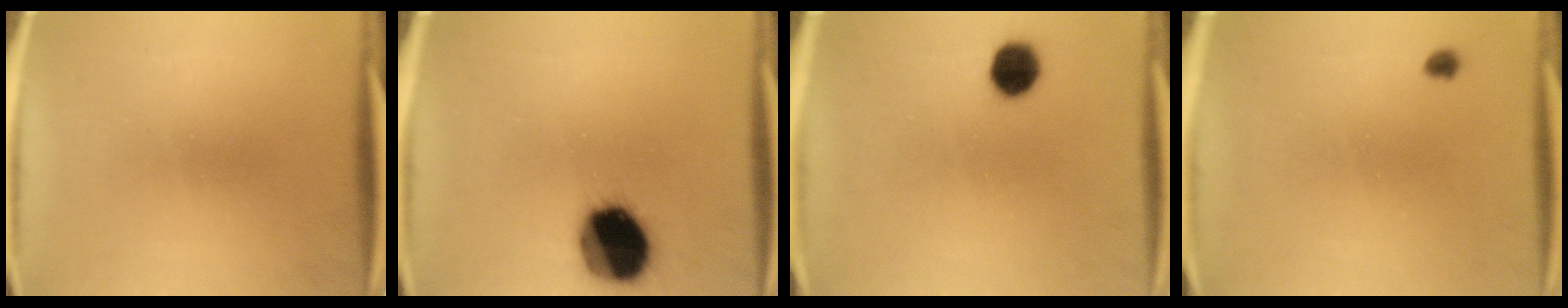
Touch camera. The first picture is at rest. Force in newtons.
{"total": 18.6}
{"total": 6.3}
{"total": 1.1}